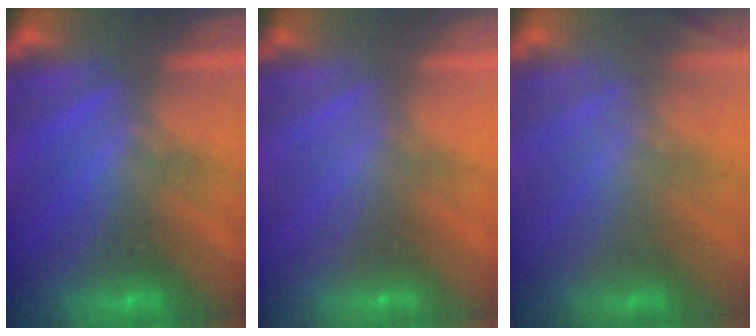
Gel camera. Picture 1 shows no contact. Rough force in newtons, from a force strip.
{"total": 2.8}
{"total": 1.8}